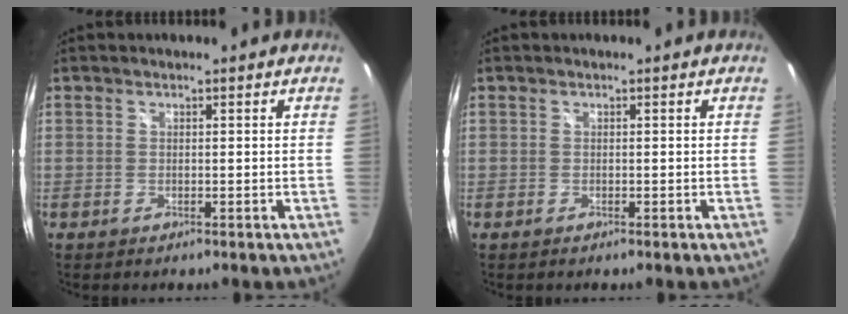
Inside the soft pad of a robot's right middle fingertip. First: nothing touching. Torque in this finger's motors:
{"motor_torque": [0.04, -0.02, -0.02, 0.01]}